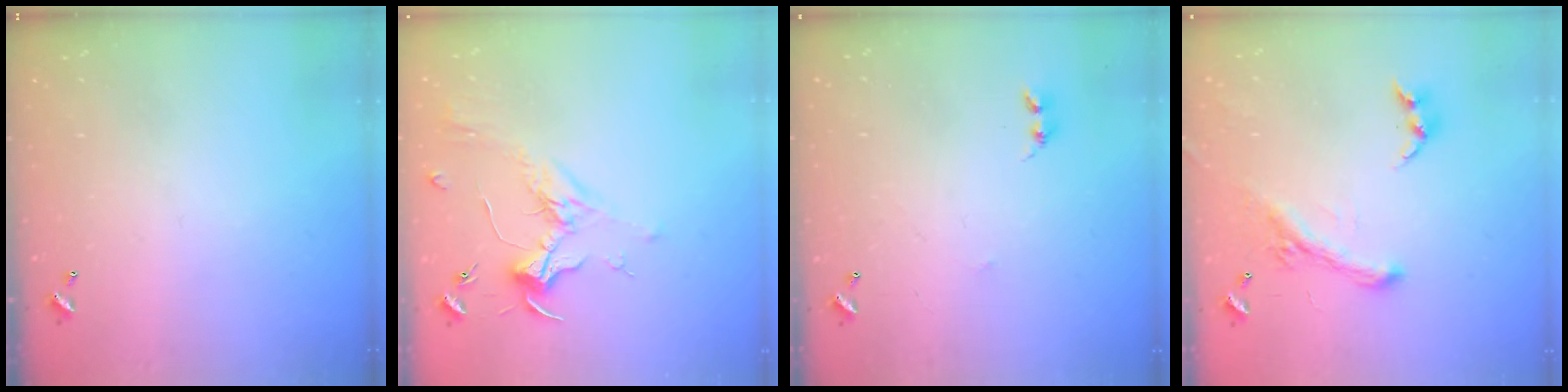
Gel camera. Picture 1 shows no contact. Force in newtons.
{"total": 1.8, "press": 1.6, "slide": 0.7}
{"total": 2.8, "press": 2.7, "slide": 0.4}
{"total": 2.5, "press": 2.0, "slide": 1.4}